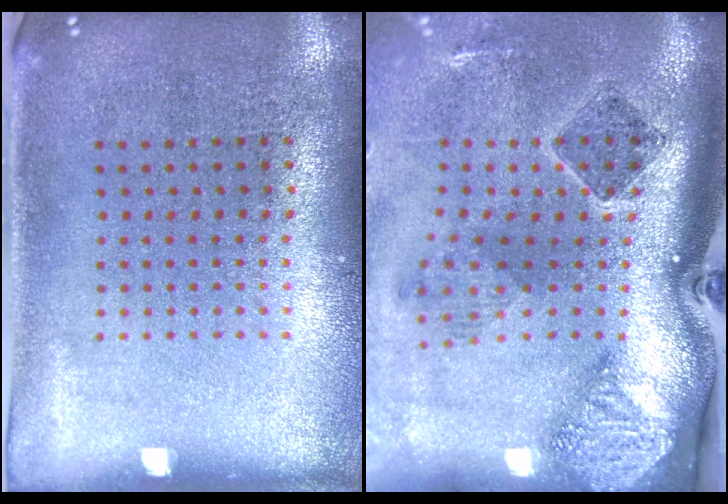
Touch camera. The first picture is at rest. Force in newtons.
{"total": 2.9, "press": 1.9, "slide": 2.2}